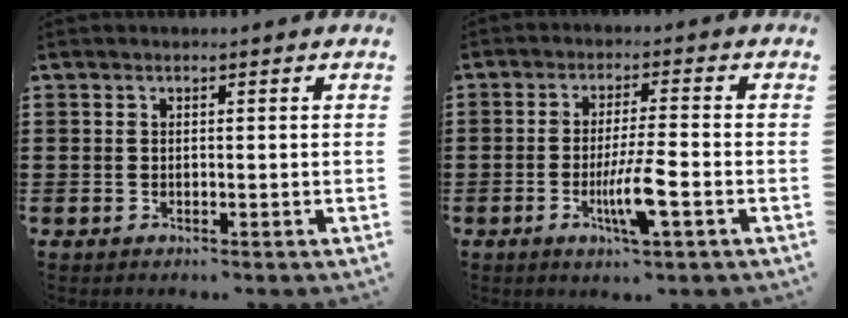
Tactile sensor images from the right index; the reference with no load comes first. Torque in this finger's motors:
{"motor_torque": [2.14, 0.00, 0.24, 0.08]}